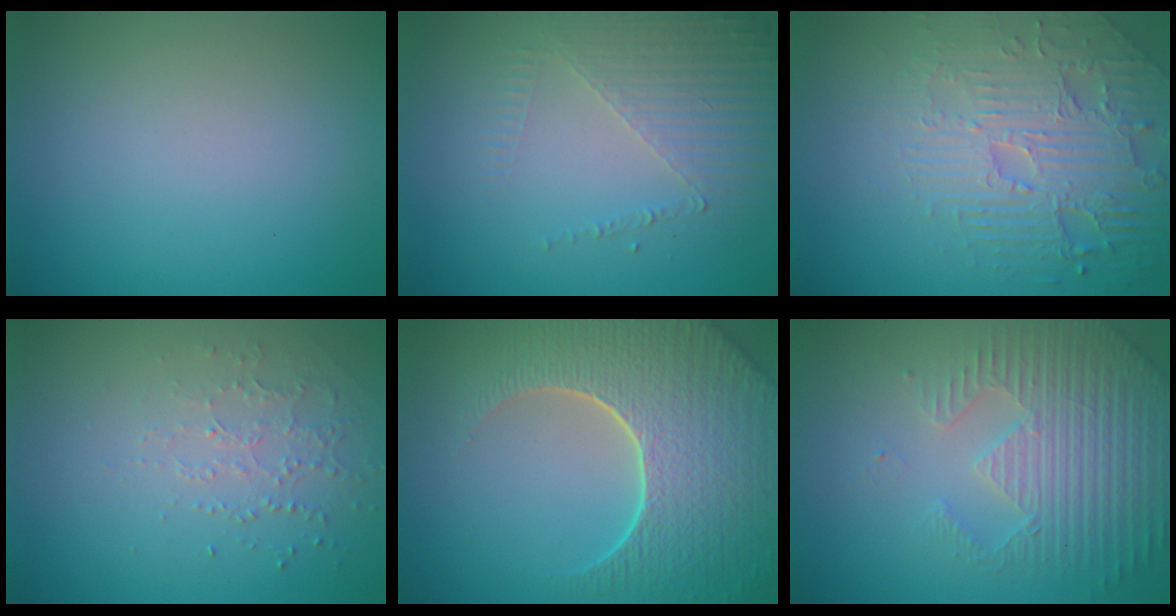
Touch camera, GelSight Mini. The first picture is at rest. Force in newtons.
{"total": 5.3, "press": 3.1, "slide": 4.3}
{"total": 4.7, "press": 4.4, "slide": 1.6}
{"total": 1.3, "press": 1.0, "slide": 0.8}
{"total": 9.3, "press": 6.6, "slide": 6.5}
{"total": 4.8, "press": 3.9, "slide": 2.8}